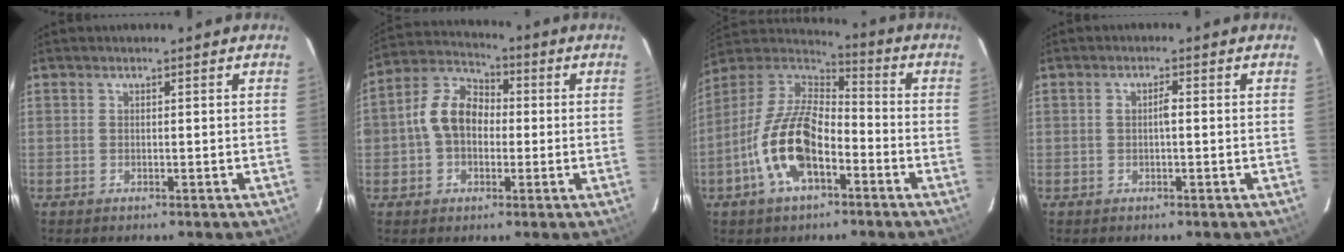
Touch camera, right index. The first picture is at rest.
{"total": 9.8, "force": [-0.5, 7.4, 6.4], "torque": [-0.135, 0.034, -0.010]}
{"total": 16.1, "force": [-6.3, 7.7, 12.7], "torque": [-0.261, 0.001, -0.121]}
{"total": 1.6, "force": [-0.1, 0.5, 1.5], "torque": [-0.029, 0.006, -0.003]}